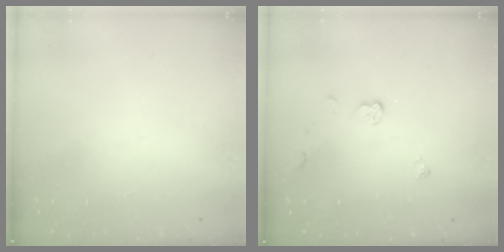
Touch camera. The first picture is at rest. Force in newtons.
{"total": 4.7, "press": 4.7, "slide": 0.1}